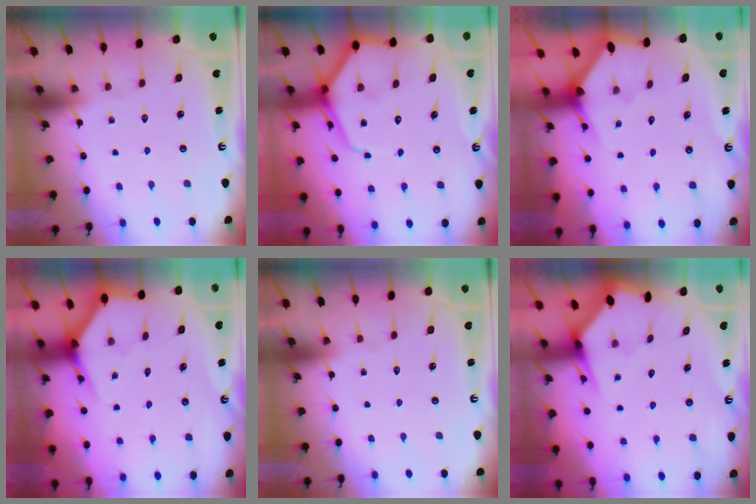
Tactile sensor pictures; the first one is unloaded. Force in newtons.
{"total": 9.6, "press": 9.5, "slide": 0.9}
{"total": 2.5, "press": 2.5, "slide": 0.1}
{"total": 4.0, "press": 4.0, "slide": 0.5}
{"total": 0.0}
{"total": 3.6, "press": 3.6, "slide": 0.4}